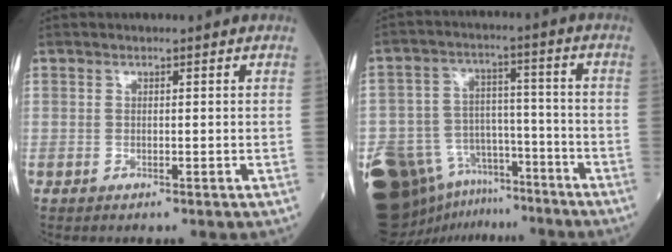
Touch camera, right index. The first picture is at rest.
{"total": 18.8, "force": [-13.7, 10.6, 7.4], "torque": [-0.160, 0.034, -0.212]}